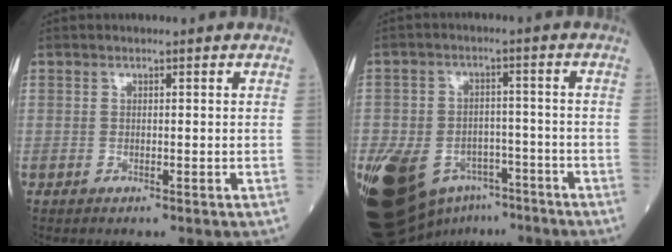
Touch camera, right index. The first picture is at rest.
{"total": 20.8, "force": [-11.2, 13.5, 11.2], "torque": [-0.286, -0.002, -0.170]}